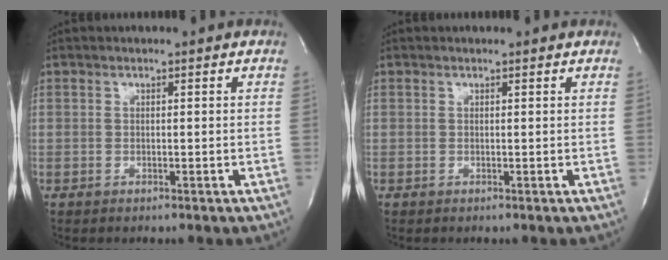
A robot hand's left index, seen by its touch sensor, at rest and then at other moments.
{"total": 0.9, "force": [0.9, 0.2, 0.1], "torque": [-0.011, 0.005, 0.009]}